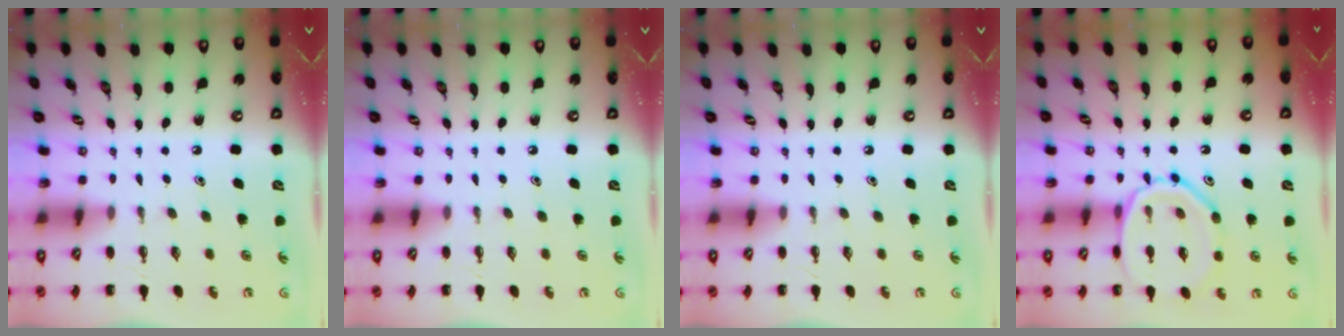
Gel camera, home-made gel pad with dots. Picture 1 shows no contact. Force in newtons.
{"total": 0.0}
{"total": 0.0}
{"total": 13.8, "press": 13.8, "slide": 0.6}